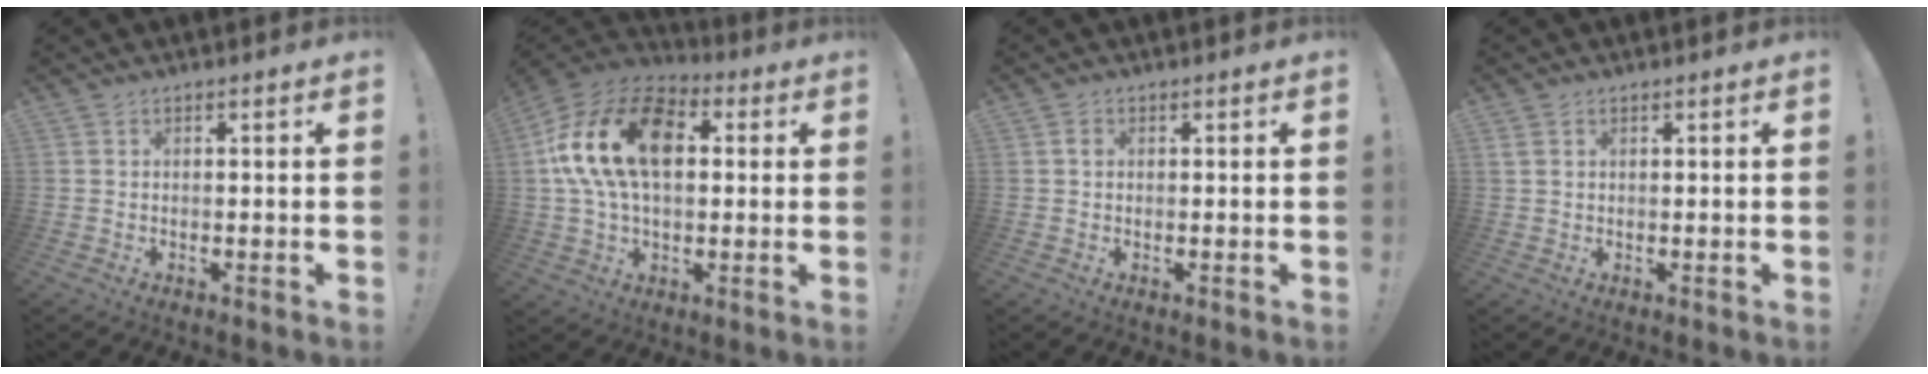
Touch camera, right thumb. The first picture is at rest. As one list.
[{"total": 21.5, "force": [5.0, 13.7, 15.8], "torque": [-0.291, 0.003, 0.090]}, {"total": 1.0, "force": [0.1, 0.8, 0.6], "torque": [-0.012, 0.004, 0.000]}, {"total": 1.9, "force": [0.9, 1.2, 1.1], "torque": [-0.028, 0.005, 0.019]}]